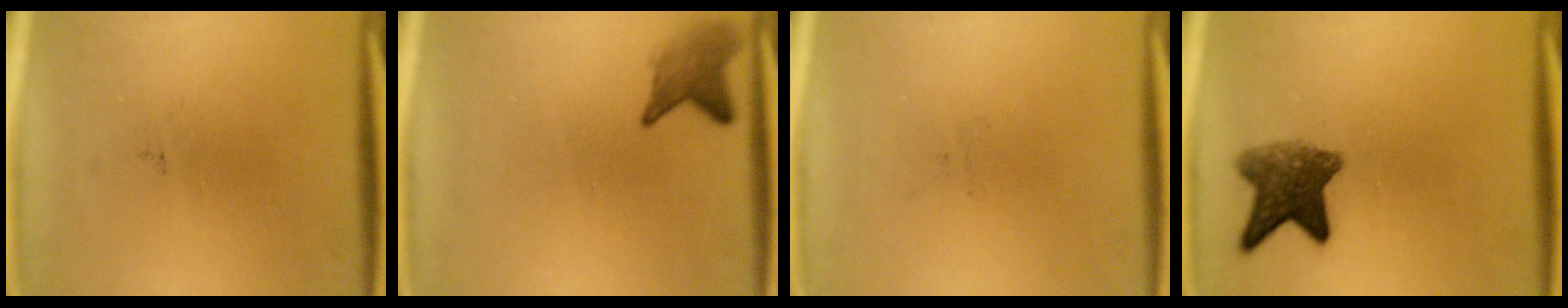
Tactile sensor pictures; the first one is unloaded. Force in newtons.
{"total": 2.9}
{"total": 0.0}
{"total": 6.7}